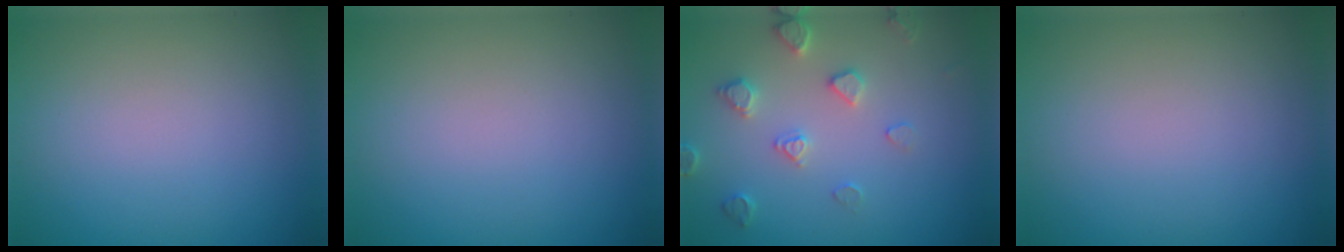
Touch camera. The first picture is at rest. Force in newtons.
{"total": 0.0}
{"total": 2.9, "press": 2.8, "slide": 0.7}
{"total": 0.0}